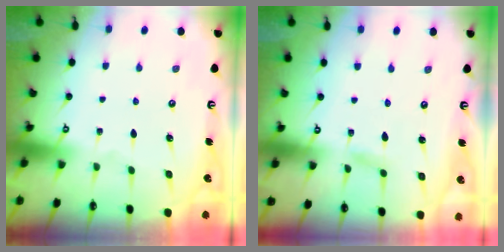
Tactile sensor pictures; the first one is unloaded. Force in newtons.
{"total": 3.1, "press": 3.1, "slide": 0.3}